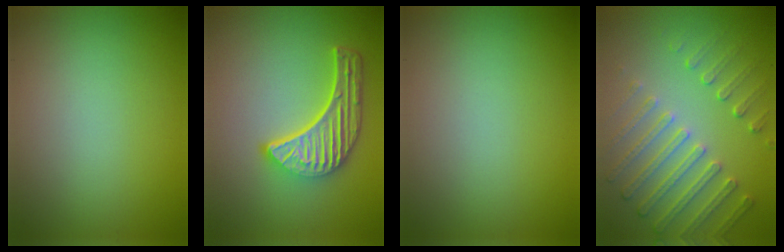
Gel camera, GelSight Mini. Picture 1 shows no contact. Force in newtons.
{"total": 5.7, "press": 4.3, "slide": 3.8}
{"total": 0.0}
{"total": 4.9, "press": 3.7, "slide": 3.2}